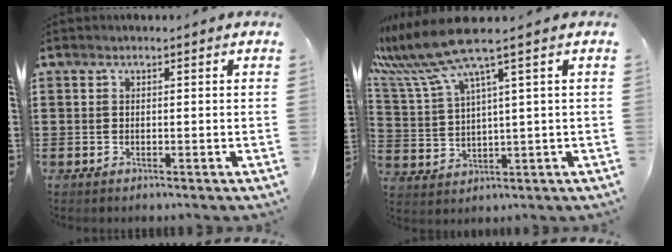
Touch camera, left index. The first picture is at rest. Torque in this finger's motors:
{"motor_torque": [0.97, 0.27, 0.55, 0.21]}